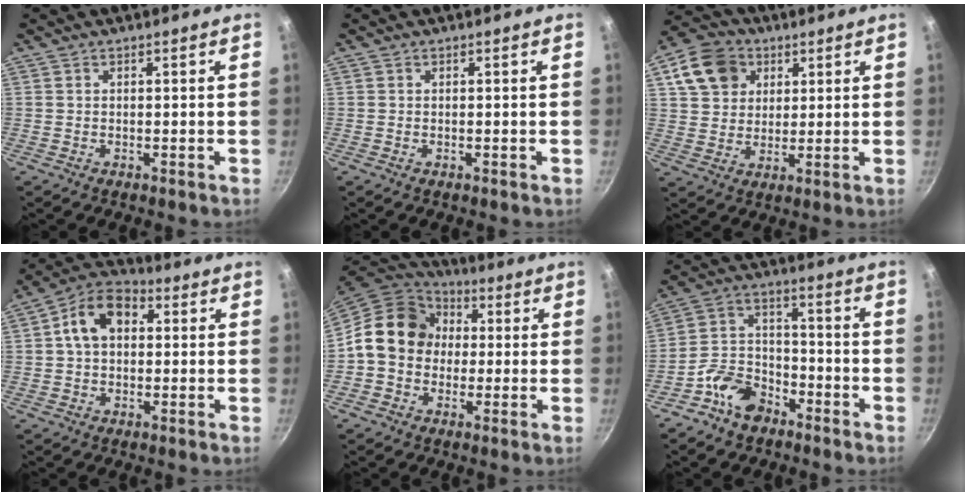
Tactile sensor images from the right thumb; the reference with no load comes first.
{"total": 0.0}
{"total": 11.5, "force": [4.8, 9.1, 5.1], "torque": [-0.069, 0.003, 0.081]}
{"total": 10.4, "force": [1.8, 7.2, 7.2], "torque": [-0.098, 0.029, 0.013]}
{"total": 14.4, "force": [0.8, 12.1, 7.6], "torque": [-0.089, 0.032, -0.005]}
{"total": 10.0, "force": [-6.4, 6.3, 4.5], "torque": [-0.055, 0.064, -0.126]}